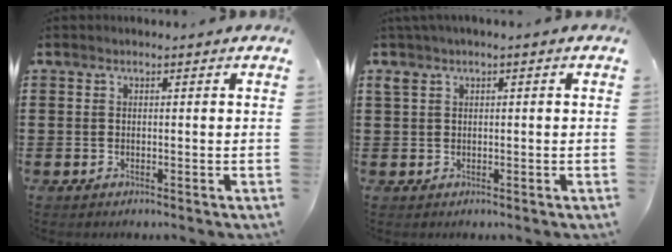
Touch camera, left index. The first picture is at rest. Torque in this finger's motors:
{"motor_torque": [1.08, -1.06, 0.51, 0.16]}